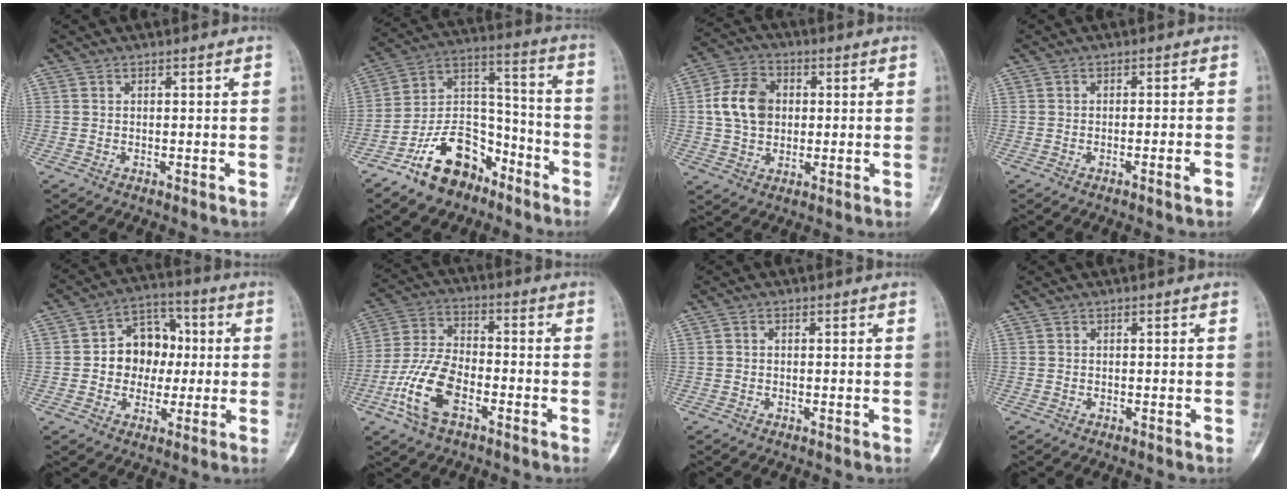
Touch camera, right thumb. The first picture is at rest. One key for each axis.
{"total": 15.4, "fx": -10.0, "fy": 9.0, "fz": 7.5, "tx": -0.095, "ty": 0.098, "tz": -0.179}
{"total": 10.6, "fx": 1.1, "fy": 8.1, "fz": 6.7, "tx": -0.105, "ty": 0.012, "tz": 0.015}
{"total": 2.1, "fx": -1.3, "fy": -0.2, "fz": 1.7, "tx": -0.037, "ty": 0.006, "tz": -0.019}
{"total": 11.2, "fx": 0.2, "fy": 9.0, "fz": 6.6, "tx": -0.050, "ty": 0.026, "tz": -0.001}
{"total": 12.0, "fx": -5.2, "fy": 6.0, "fz": 9.0, "tx": -0.193, "ty": 0.025, "tz": -0.101}
{"total": 0.0}
{"total": 0.0}